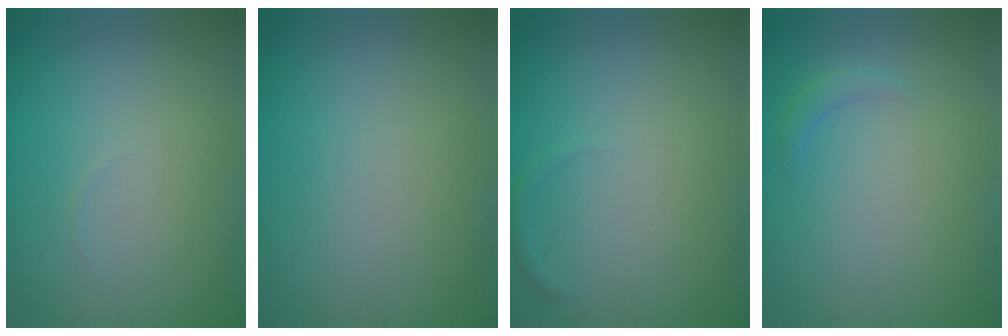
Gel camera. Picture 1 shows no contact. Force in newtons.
{"total": 0.0}
{"total": 0.5, "press": 0.5, "slide": 0.1}
{"total": 1.0, "press": 1.0, "slide": 0.1}